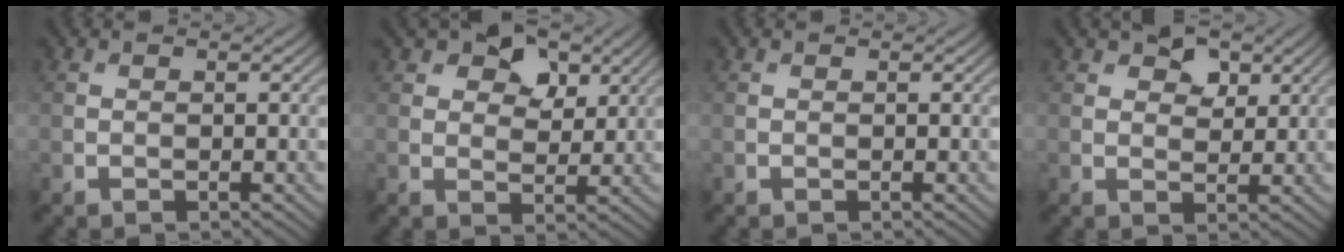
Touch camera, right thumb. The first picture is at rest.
{"total": 6.6, "force": [3.8, 3.8, 3.8], "torque": [-0.056, 0.001, 0.058]}
{"total": 0.0}
{"total": 4.1, "force": [2.4, 2.4, 2.2], "torque": [-0.033, -0.003, 0.040]}